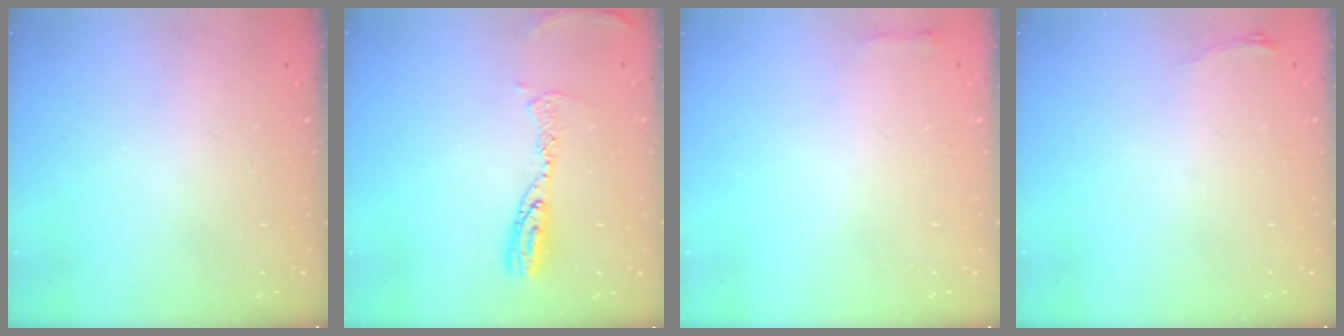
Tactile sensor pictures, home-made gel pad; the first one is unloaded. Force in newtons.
{"total": 9.5, "press": 9.4, "slide": 0.9}
{"total": 2.3, "press": 2.3, "slide": 0.5}
{"total": 3.4, "press": 3.4, "slide": 0.5}